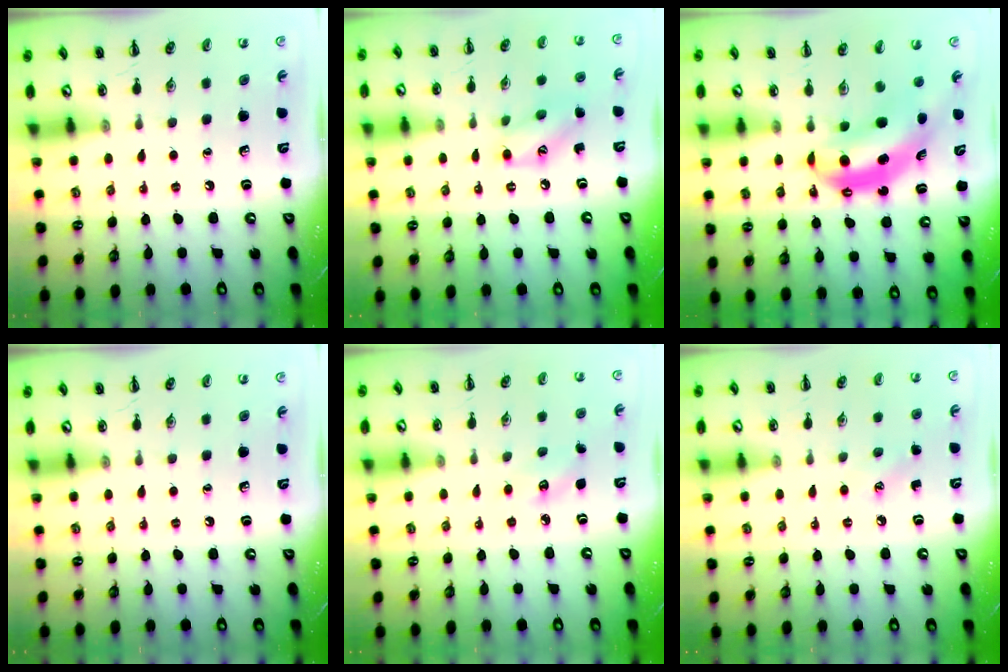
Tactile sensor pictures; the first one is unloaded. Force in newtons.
{"total": 9.3, "press": 9.3, "slide": 0.3}
{"total": 6.2, "press": 6.1, "slide": 1.2}
{"total": 0.0}
{"total": 3.2, "press": 3.1, "slide": 0.8}
{"total": 5.7, "press": 5.5, "slide": 1.7}